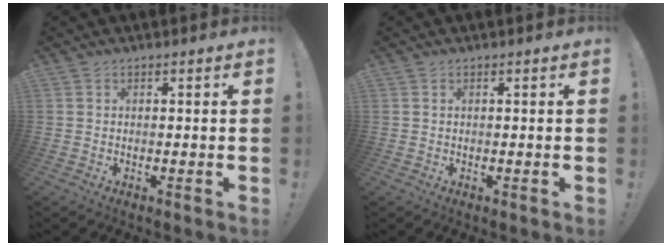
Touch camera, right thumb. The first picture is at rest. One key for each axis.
{"total": 0.0}